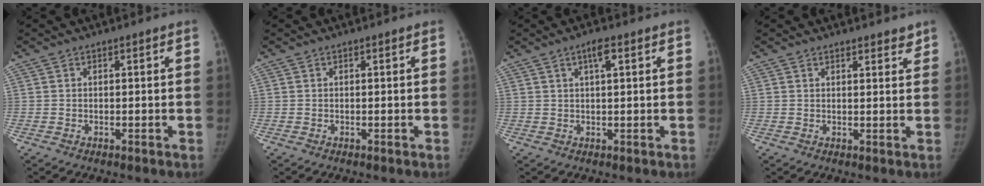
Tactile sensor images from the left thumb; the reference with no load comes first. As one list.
[{"total": 0.0}, {"total": 3.1, "force": [1.3, 0.7, 2.7], "torque": [-0.048, 0.002, 0.023]}, {"total": 2.6, "force": [2.3, 1.0, 0.7], "torque": [0.009, -0.013, 0.024]}]